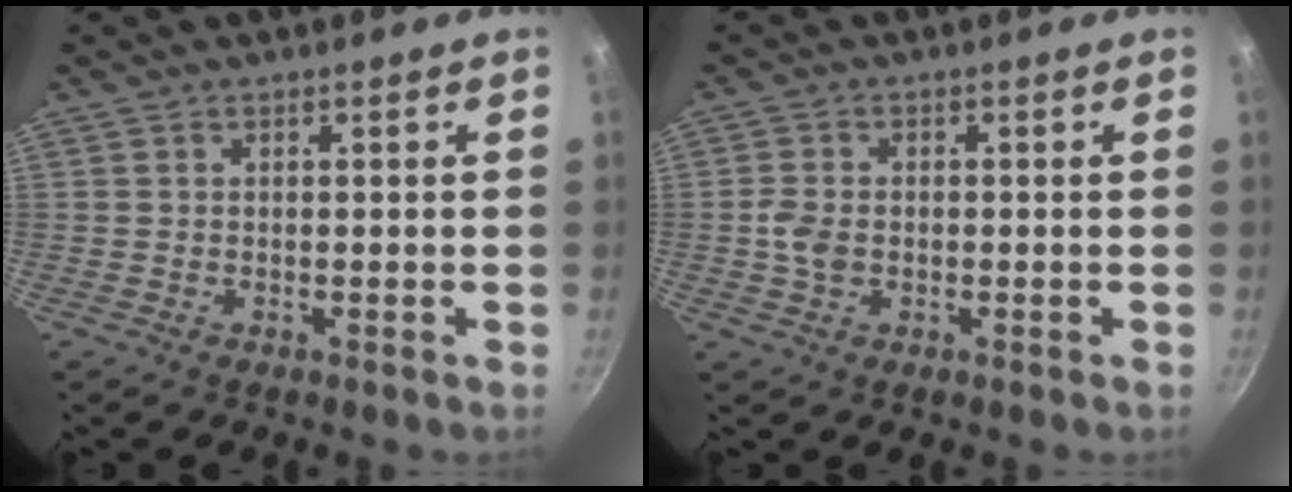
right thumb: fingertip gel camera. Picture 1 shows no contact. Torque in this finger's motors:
{"motor_torque": [0.83, 0.79, 0.60, -0.09, 0.07]}